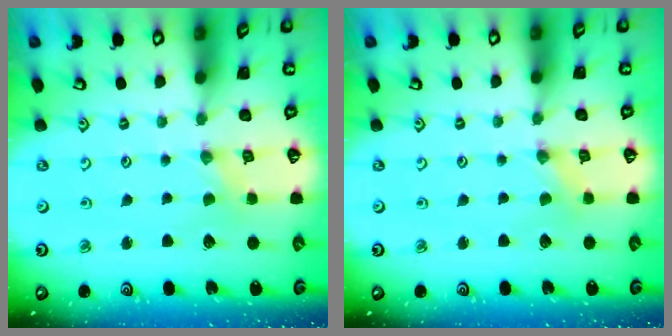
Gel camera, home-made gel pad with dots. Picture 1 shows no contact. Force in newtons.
{"total": 0.0}